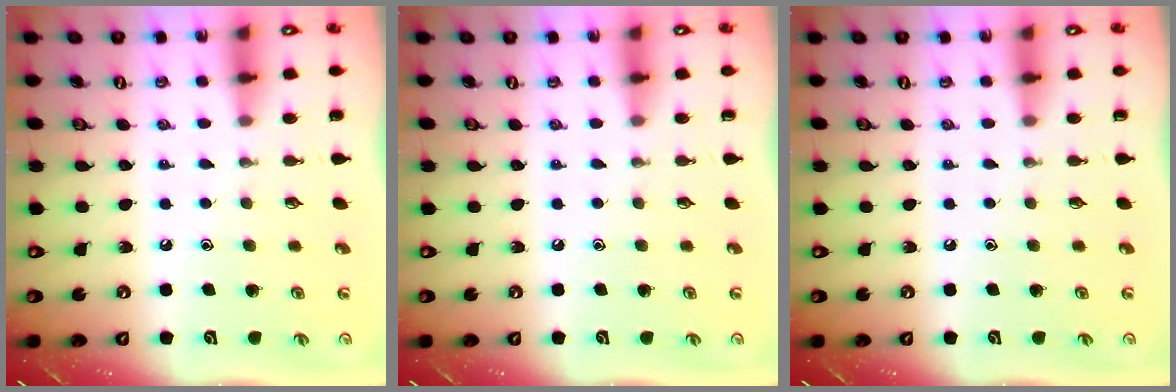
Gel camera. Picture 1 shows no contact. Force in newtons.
{"total": 0.0}
{"total": 0.0}